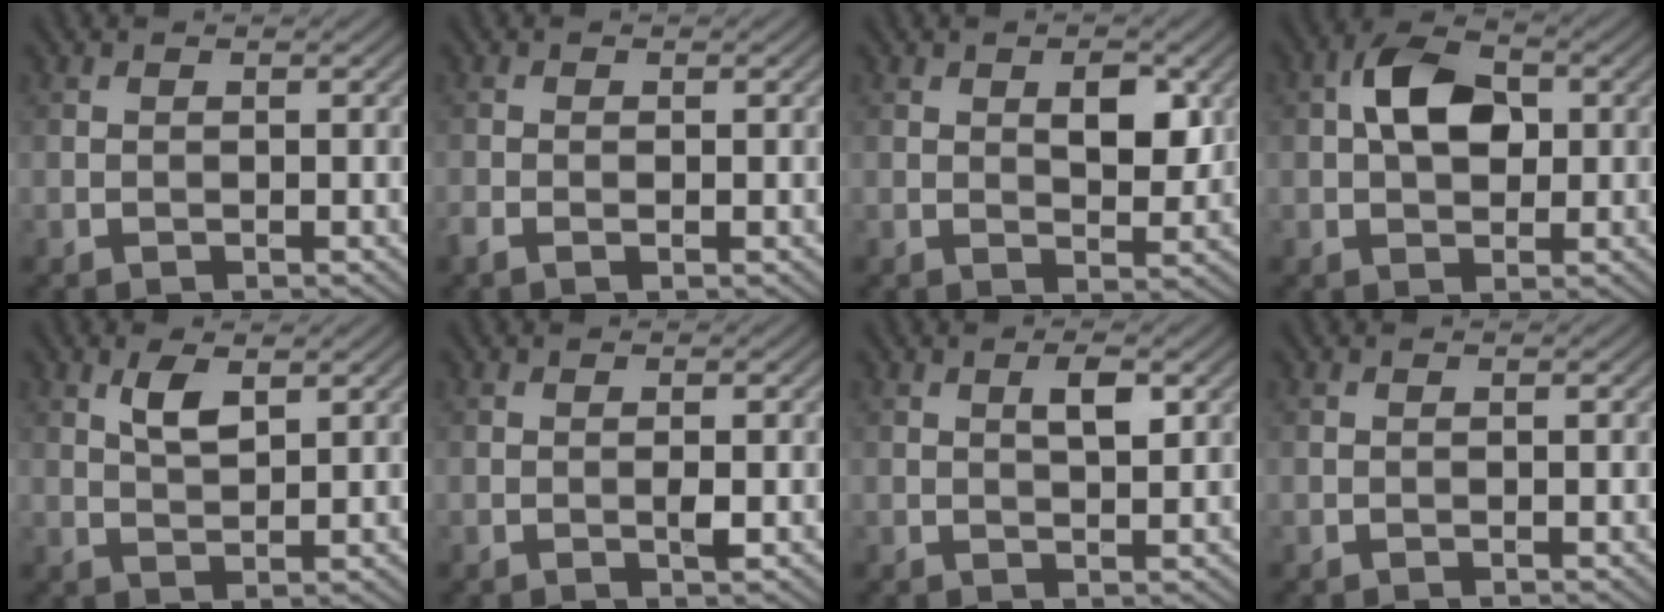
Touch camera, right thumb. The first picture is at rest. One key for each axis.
{"total": 1.3, "fx": -0.6, "fy": 0.5, "fz": 1.0, "tx": -0.024, "ty": -0.001, "tz": -0.014}
{"total": 4.6, "fx": 1.4, "fy": 2.3, "fz": 3.7, "tx": -0.059, "ty": -0.007, "tz": 0.025}
{"total": 6.7, "fx": 1.0, "fy": 4.3, "fz": 5.0, "tx": -0.091, "ty": 0.013, "tz": 0.008}
{"total": 3.5, "fx": 1.8, "fy": 1.3, "fz": 2.7, "tx": -0.060, "ty": 0.000, "tz": 0.036}
{"total": 1.1, "fx": -0.2, "fy": 0.1, "fz": 1.1, "tx": -0.022, "ty": -0.001, "tz": -0.005}
{"total": 2.6, "fx": 1.0, "fy": 0.8, "fz": 2.3, "tx": -0.042, "ty": -0.001, "tz": 0.018}
{"total": 0.0}